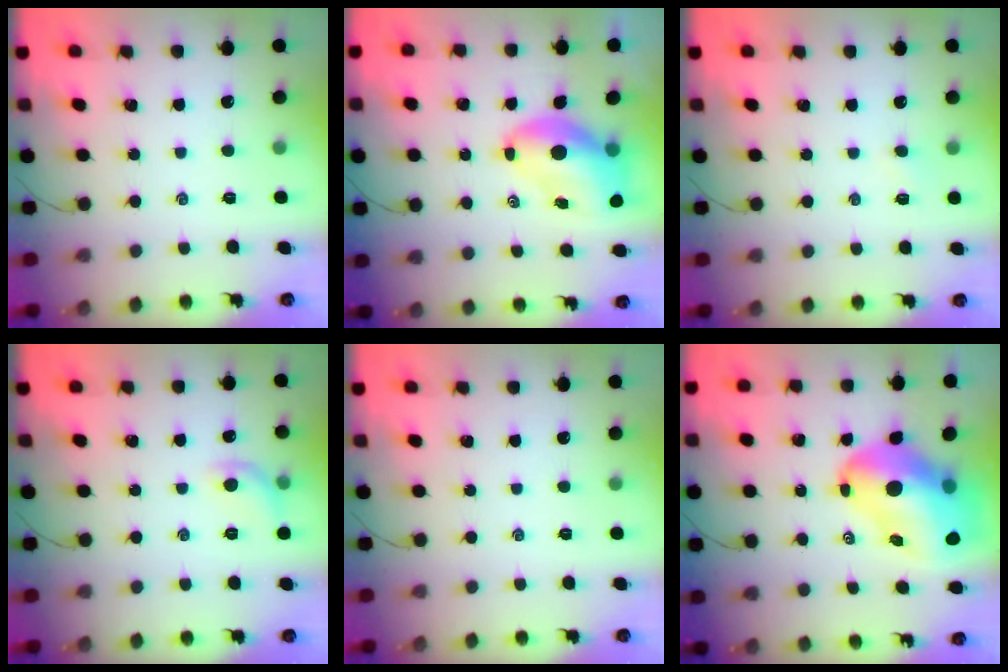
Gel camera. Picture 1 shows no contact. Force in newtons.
{"total": 10.2, "press": 9.7, "slide": 3.1}
{"total": 2.4, "press": 2.2, "slide": 0.8}
{"total": 7.0, "press": 6.9, "slide": 1.3}
{"total": 0.0}
{"total": 18.4, "press": 17.6, "slide": 5.2}